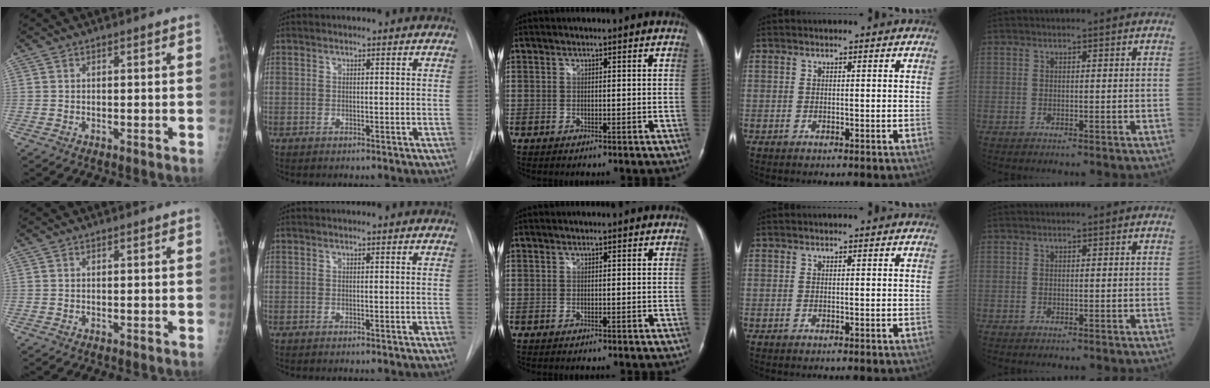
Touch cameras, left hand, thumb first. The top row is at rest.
{}